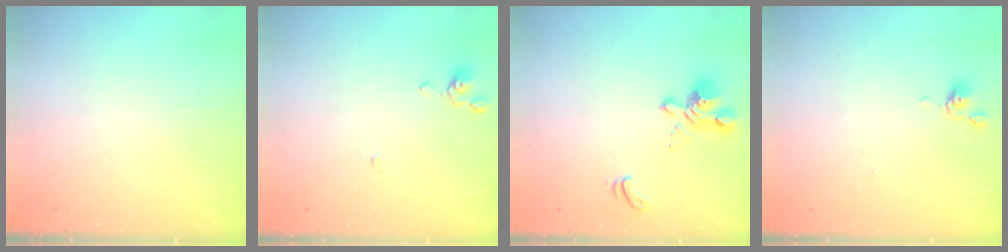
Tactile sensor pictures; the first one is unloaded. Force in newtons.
{"total": 0.0}
{"total": 4.0, "press": 3.7, "slide": 1.6}
{"total": 0.5, "press": 0.1, "slide": 0.5}